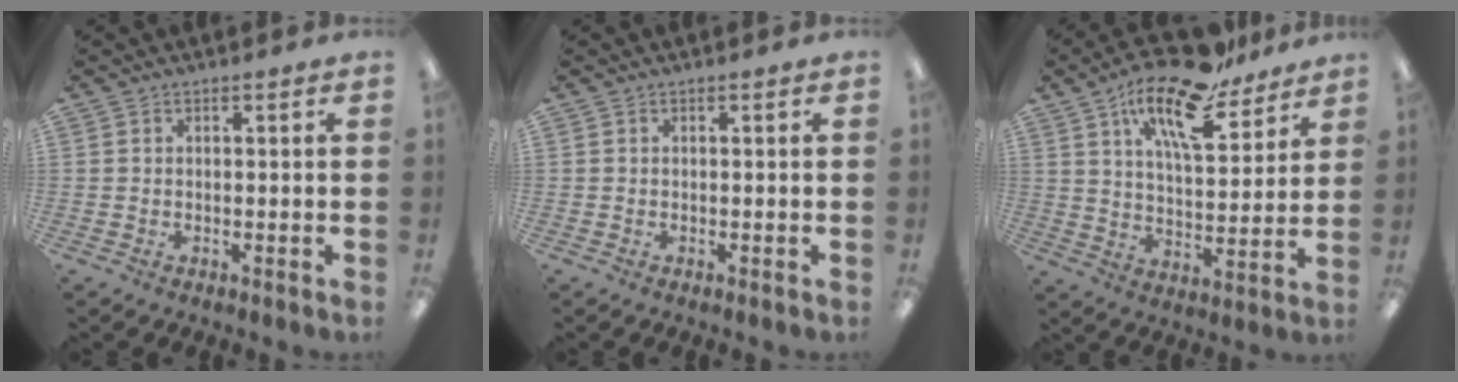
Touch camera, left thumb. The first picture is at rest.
{"total": 0.0}
{"total": 18.0, "force": [12.6, 6.2, 11.2], "torque": [-0.186, -0.067, 0.208]}